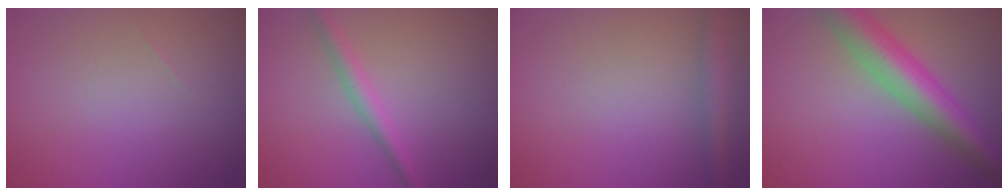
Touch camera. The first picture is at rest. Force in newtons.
{"total": 2.1, "press": 2.1, "slide": 0.0}
{"total": 2.4, "press": 2.4, "slide": 0.1}
{"total": 6.9, "press": 6.9, "slide": 0.3}